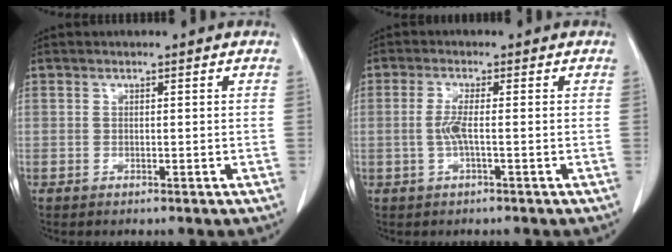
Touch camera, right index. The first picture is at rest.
{"total": 2.5, "force": [-0.4, 0.2, 2.4], "torque": [-0.055, 0.000, -0.010]}